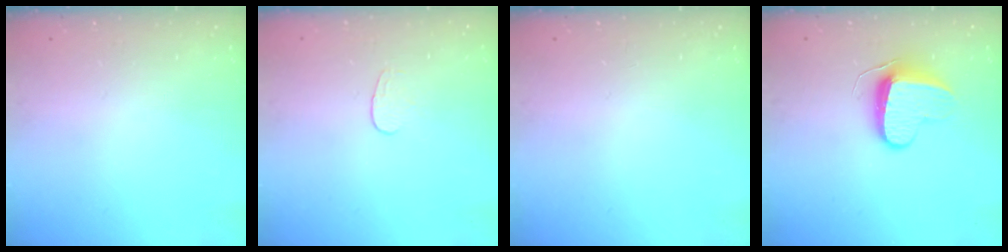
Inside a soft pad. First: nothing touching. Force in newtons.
{"total": 4.0, "press": 4.0, "slide": 0.3}
{"total": 0.0}
{"total": 9.0, "press": 9.0, "slide": 0.4}